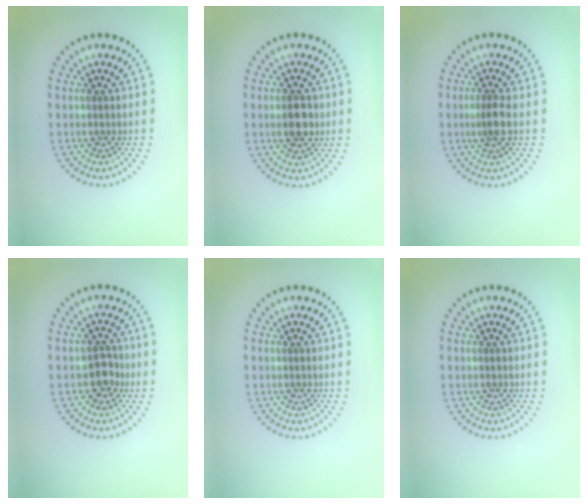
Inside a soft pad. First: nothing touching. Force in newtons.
{"total": 3.3, "press": 3.3, "slide": 0.1}
{"total": 1.9, "press": 1.6, "slide": 1.1}
{"total": 2.0, "press": 1.8, "slide": 0.9}
{"total": 0.0}
{"total": 0.0}